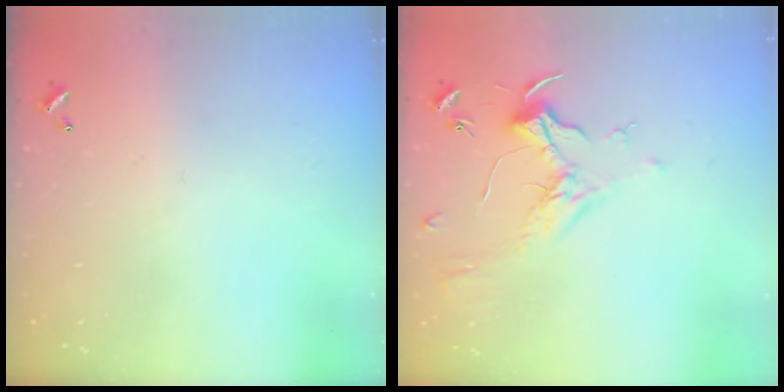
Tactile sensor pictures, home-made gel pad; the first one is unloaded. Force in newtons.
{"total": 1.9, "press": 1.7, "slide": 0.8}